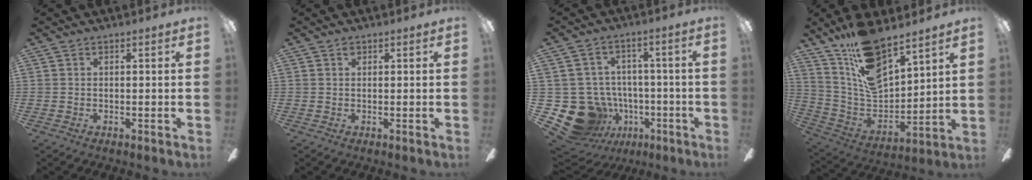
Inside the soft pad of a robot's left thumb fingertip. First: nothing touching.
{"total": 0.9, "force": [0.5, 0.6, 0.5], "torque": [-0.012, 0.003, 0.009]}
{"total": 15.2, "force": [-6.1, 12.7, 5.6], "torque": [-0.131, 0.033, -0.080]}
{"total": 15.6, "force": [11.4, 6.2, 8.6], "torque": [-0.170, -0.074, 0.210]}